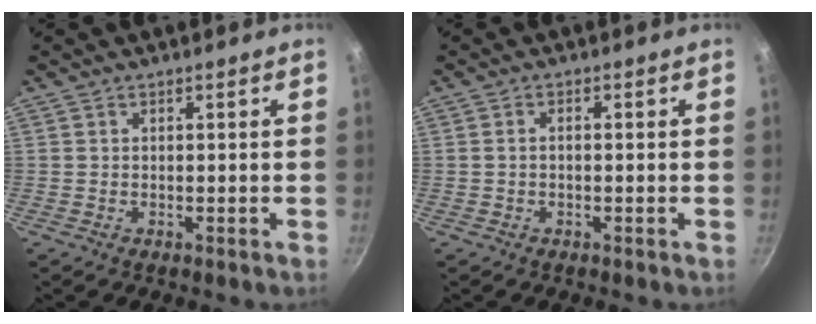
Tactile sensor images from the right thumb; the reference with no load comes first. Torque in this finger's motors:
{"motor_torque": [-0.09, -0.82, -0.22, 0.07, -0.03]}